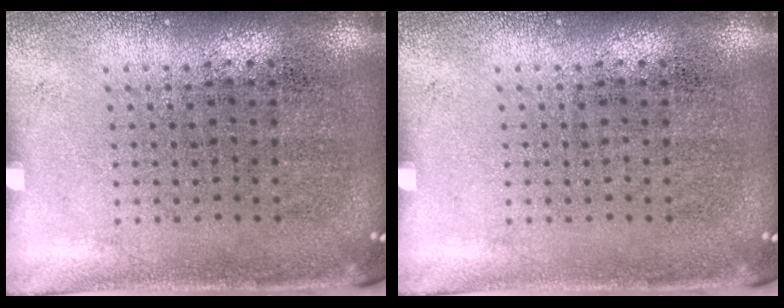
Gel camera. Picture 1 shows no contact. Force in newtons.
{"total": 0.0}